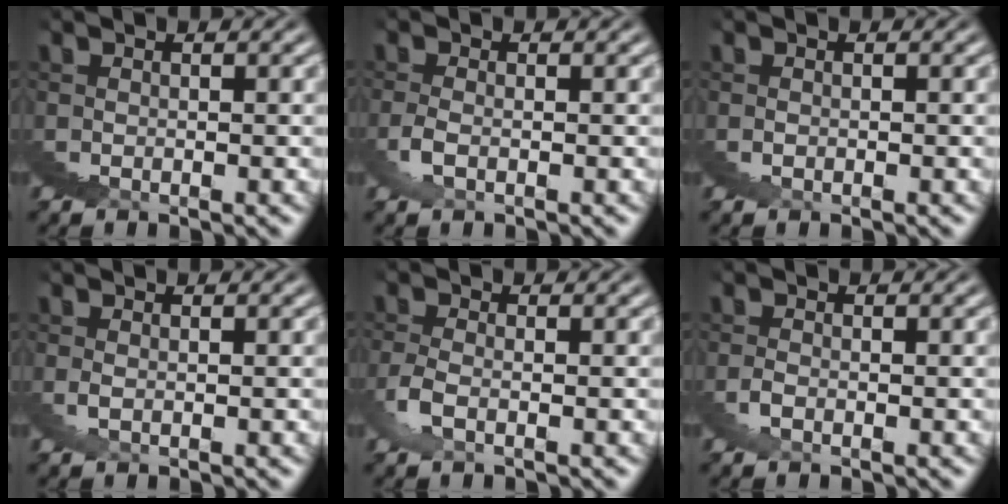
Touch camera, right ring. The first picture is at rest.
{"total": 3.6, "force": [-1.7, -2.1, -2.3], "torque": [0.043, 0.001, -0.029]}
{"total": 0.7, "force": [-0.2, -0.3, -0.7], "torque": [0.010, 0.000, -0.003]}
{"total": 1.5, "force": [-0.6, -1.2, -0.7], "torque": [0.032, 0.002, -0.013]}
{"total": 3.9, "force": [-1.8, -2.0, -2.8], "torque": [0.044, 0.000, -0.031]}
{"total": 2.5, "force": [-1.4, -1.0, -1.8], "torque": [0.038, 0.007, -0.030]}